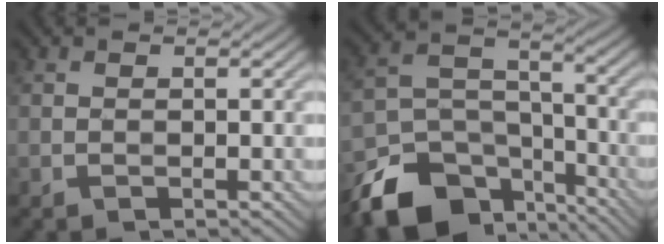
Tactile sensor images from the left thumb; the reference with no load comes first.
{"total": 14.0, "force": [-9.8, 7.8, 6.3], "torque": [-0.149, -0.031, -0.166]}